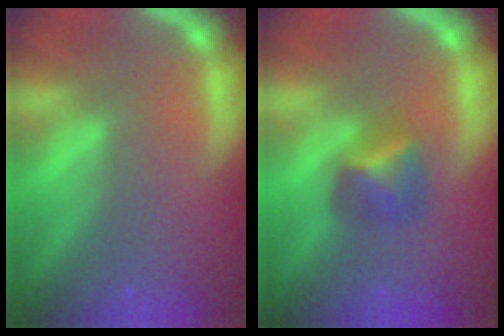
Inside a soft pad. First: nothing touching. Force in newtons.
{"total": 2.9}